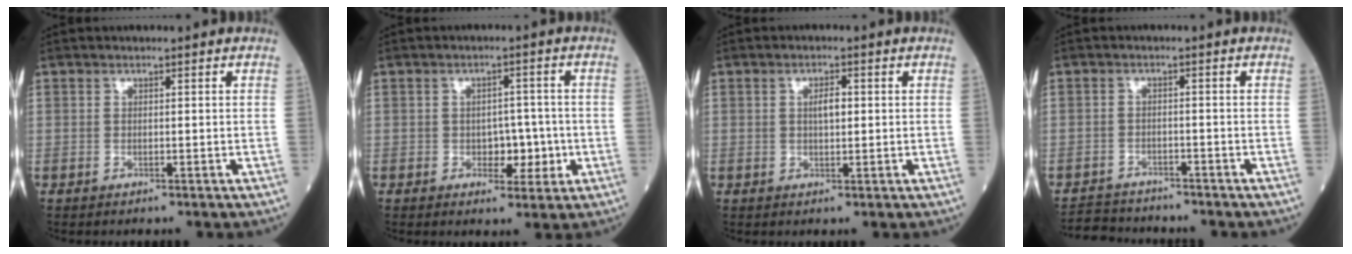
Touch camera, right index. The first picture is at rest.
{"total": 4.2, "force": [-0.9, 2.6, 3.1], "torque": [-0.030, 0.005, -0.008]}
{"total": 2.4, "force": [0.4, 0.8, 2.2], "torque": [-0.038, 0.001, 0.006]}
{"total": 5.3, "force": [-5.2, 1.0, 0.1], "torque": [-0.002, -0.013, -0.089]}